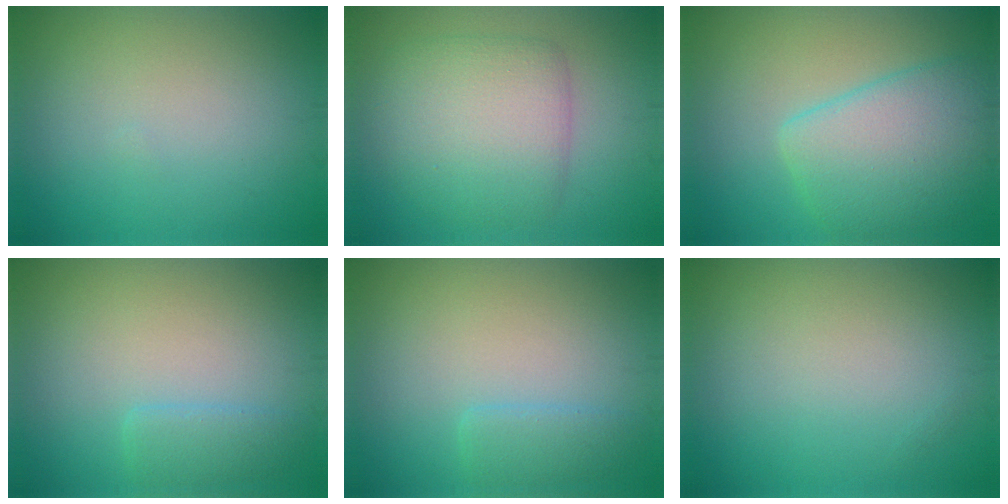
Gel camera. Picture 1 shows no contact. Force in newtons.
{"total": 5.8, "press": 5.8, "slide": 0.3}
{"total": 6.3, "press": 6.2, "slide": 0.5}
{"total": 1.8, "press": 1.8, "slide": 0.2}
{"total": 1.8, "press": 1.8, "slide": 0.2}
{"total": 0.0}